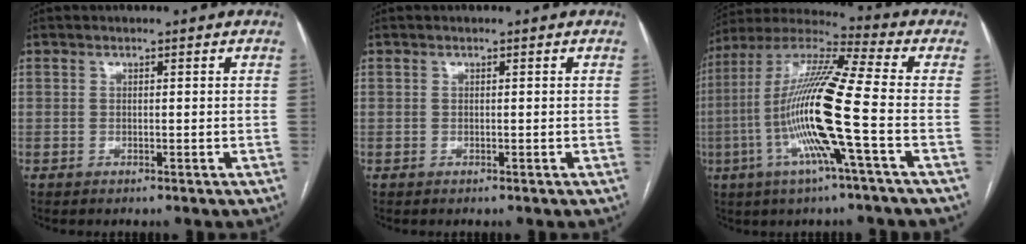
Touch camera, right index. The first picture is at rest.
{"total": 0.0}
{"total": 17.1, "force": [-4.0, -0.5, 16.6], "torque": [-0.332, -0.005, -0.091]}